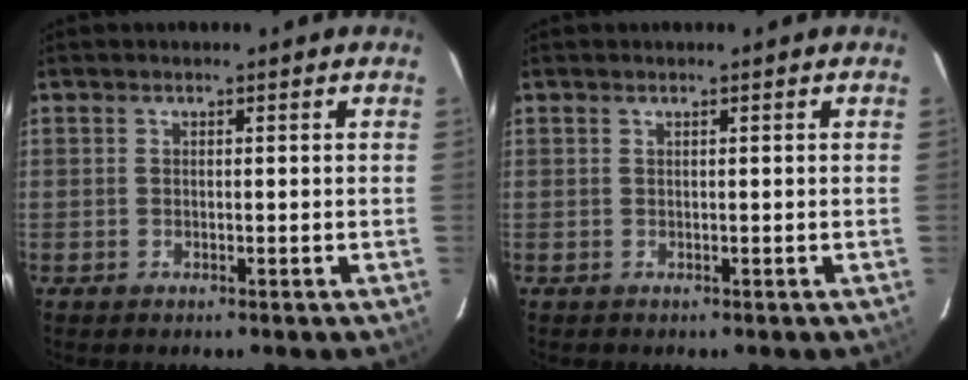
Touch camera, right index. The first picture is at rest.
{"total": 0.0}